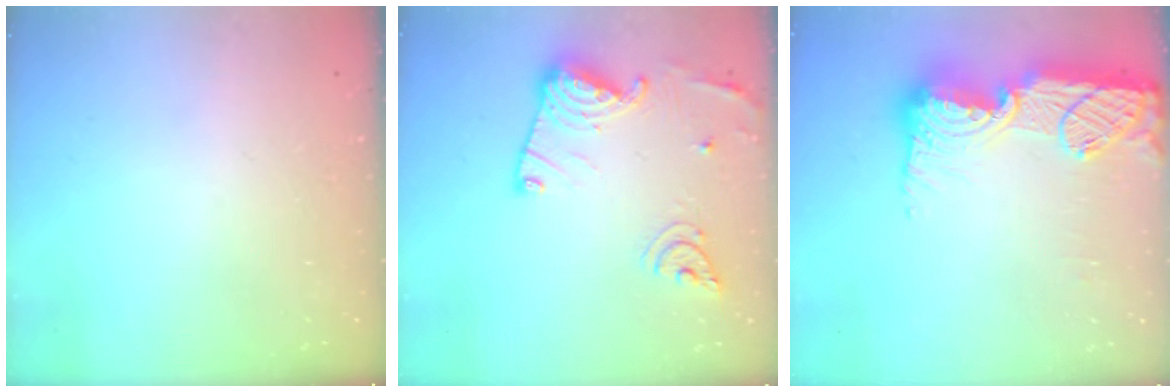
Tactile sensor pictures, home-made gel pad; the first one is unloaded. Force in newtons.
{"total": 17.0, "press": 16.9, "slide": 1.7}
{"total": 21.2, "press": 21.2, "slide": 1.2}